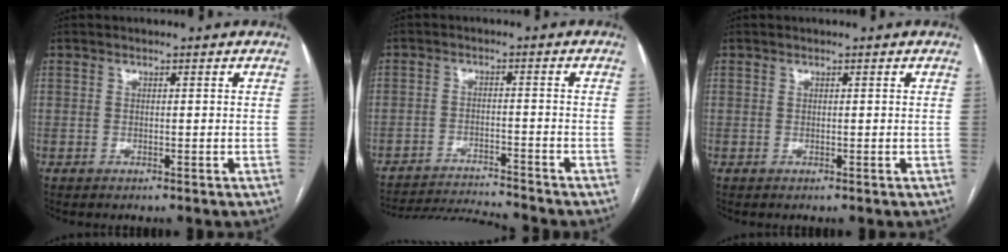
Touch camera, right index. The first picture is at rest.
{"total": 9.5, "force": [-9.4, -0.6, 1.2], "torque": [-0.016, -0.002, -0.154]}
{"total": 0.0}